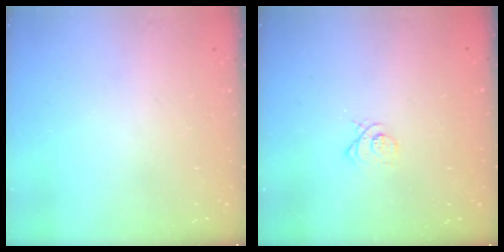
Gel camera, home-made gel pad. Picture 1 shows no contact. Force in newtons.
{"total": 3.8, "press": 3.8, "slide": 0.0}